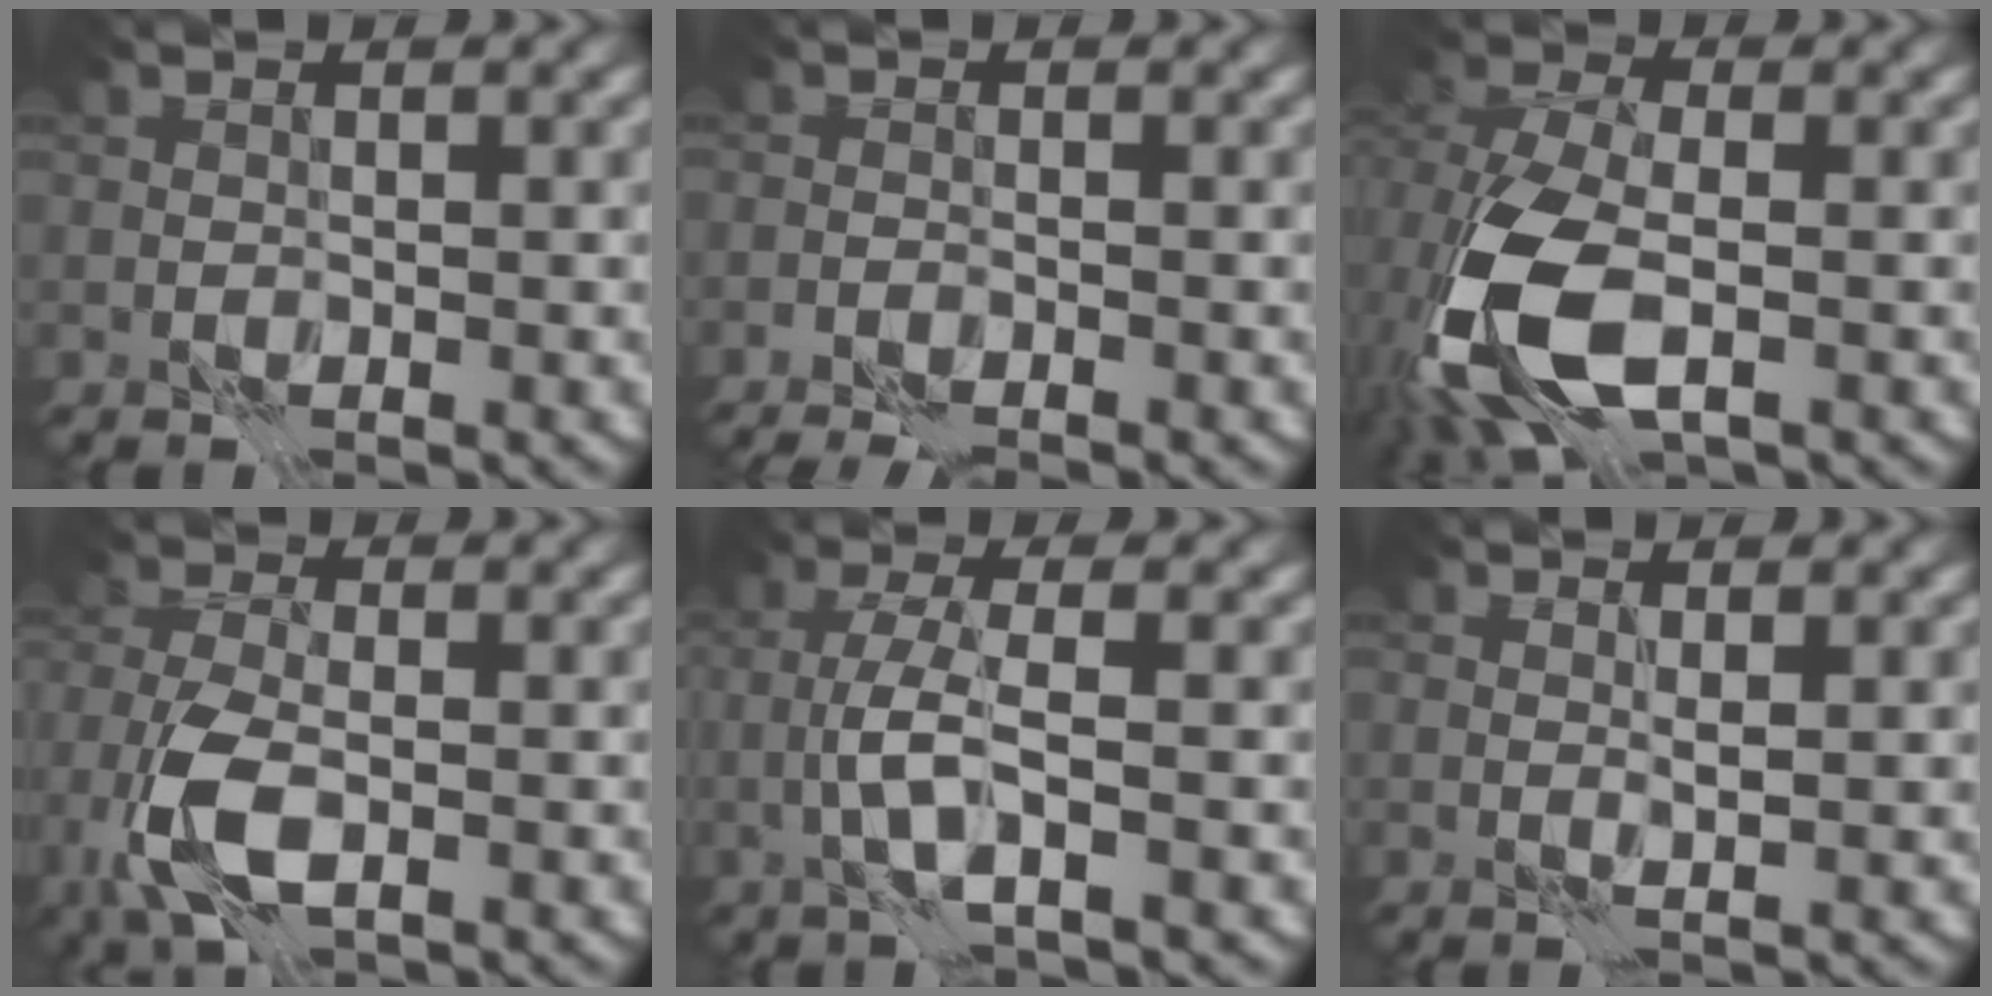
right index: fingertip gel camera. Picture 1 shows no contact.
{"total": 1.7, "force": [-1.4, -0.5, 0.7], "torque": [-0.009, 0.001, -0.025]}
{"total": 9.2, "force": [-3.1, 5.2, 7.0], "torque": [-0.172, -0.018, -0.067]}
{"total": 5.6, "force": [-1.9, 2.9, 4.5], "torque": [-0.112, -0.010, -0.041]}
{"total": 3.0, "force": [-0.9, 0.1, 2.9], "torque": [-0.062, 0.010, -0.026]}
{"total": 0.8, "force": [0.5, -0.5, 0.5], "torque": [-0.008, 0.002, 0.005]}